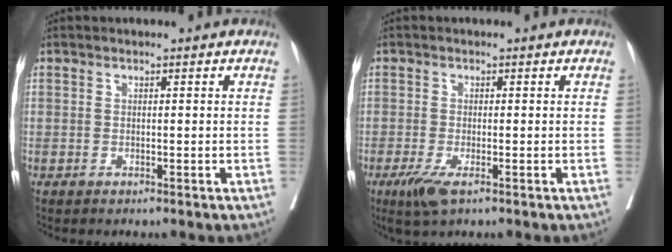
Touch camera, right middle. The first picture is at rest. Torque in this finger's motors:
{"motor_torque": [1.11, -0.90, 0.32, 0.08]}